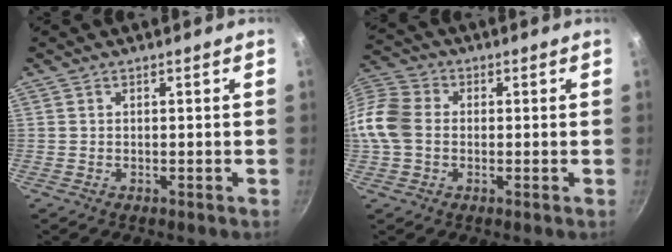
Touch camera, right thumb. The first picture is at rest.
{"total": 13.1, "force": [-0.5, 10.3, 8.1], "torque": [-0.168, 0.026, -0.028]}